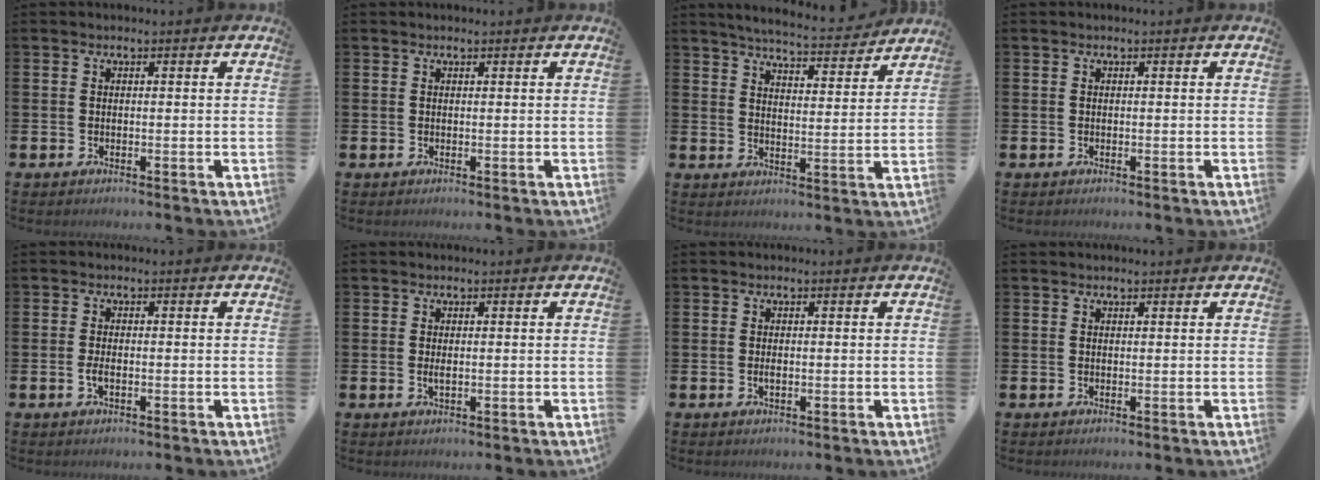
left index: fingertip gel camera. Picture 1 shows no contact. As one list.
[{"total": 0.0}, {"total": 5.8, "force": [5.7, 0.4, 1.3], "torque": [-0.034, -0.042, 0.096]}, {"total": 0.0}, {"total": 1.5, "force": [-0.4, 0.6, 1.3], "torque": [-0.025, 0.000, -0.008]}, {"total": 1.0, "force": [0.1, 0.3, 1.0], "torque": [-0.018, 0.001, 0.001]}, {"total": 0.8, "force": [-0.1, 0.3, 0.8], "torque": [-0.024, 0.004, -0.001]}, {"total": 0.6, "force": [0.6, 0.0, 0.1], "torque": [0.006, -0.003, 0.009]}]